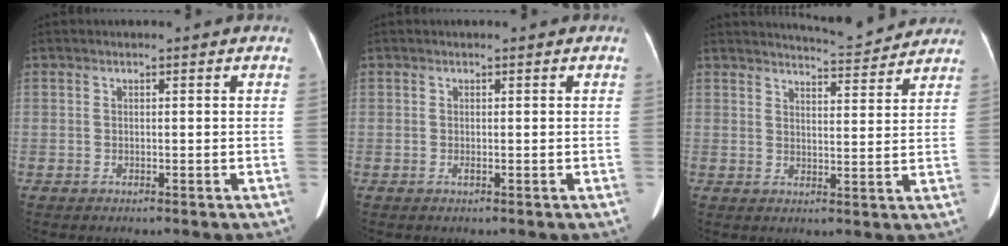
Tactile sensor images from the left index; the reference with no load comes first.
{"total": 1.2, "force": [-1.2, 0.0, 0.1], "torque": [-0.006, 0.000, -0.014]}
{"total": 6.8, "force": [6.8, 0.4, 0.8], "torque": [-0.018, 0.001, 0.085]}